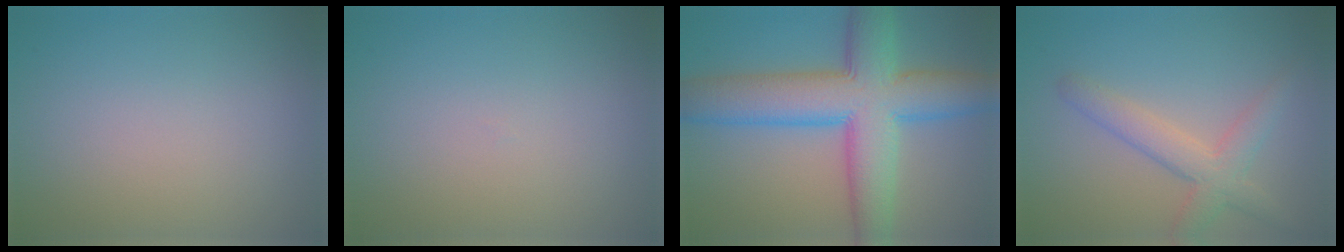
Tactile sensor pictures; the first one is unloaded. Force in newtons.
{"total": 0.0}
{"total": 11.0, "press": 11.0, "slide": 0.1}
{"total": 3.7, "press": 3.6, "slide": 0.2}